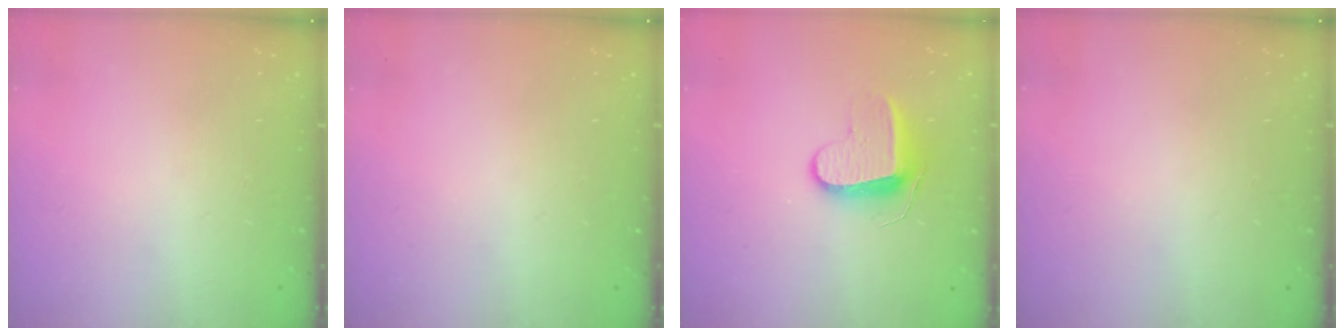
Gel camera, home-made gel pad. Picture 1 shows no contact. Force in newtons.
{"total": 0.0}
{"total": 9.0, "press": 8.9, "slide": 0.7}
{"total": 0.0}